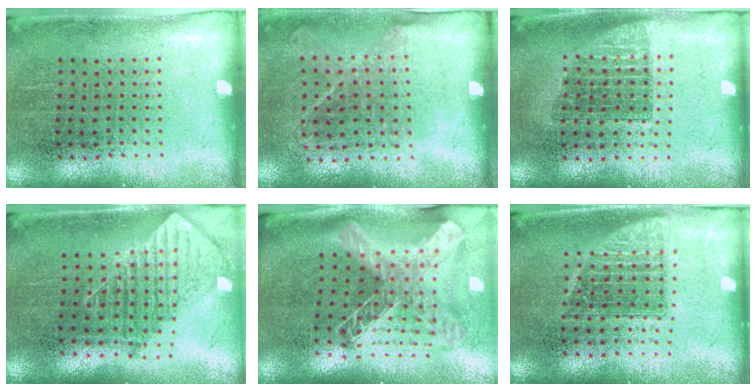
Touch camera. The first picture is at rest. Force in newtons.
{"total": 1.2, "press": 1.0, "slide": 0.6}
{"total": 1.3, "press": 1.1, "slide": 0.8}
{"total": 1.9, "press": 1.4, "slide": 1.2}
{"total": 2.7, "press": 1.9, "slide": 1.9}
{"total": 1.4, "press": 1.1, "slide": 0.8}